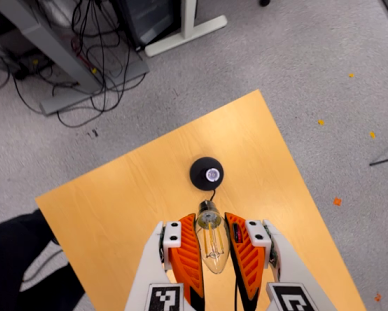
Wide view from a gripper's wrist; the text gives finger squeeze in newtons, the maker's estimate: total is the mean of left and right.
{"total": 20.8, "left": 23.2, "right": 18.5}